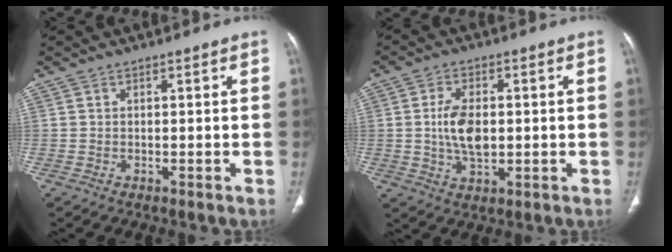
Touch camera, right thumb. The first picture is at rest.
{"total": 7.6, "force": [0.2, 4.3, 6.2], "torque": [-0.114, -0.001, 0.005]}